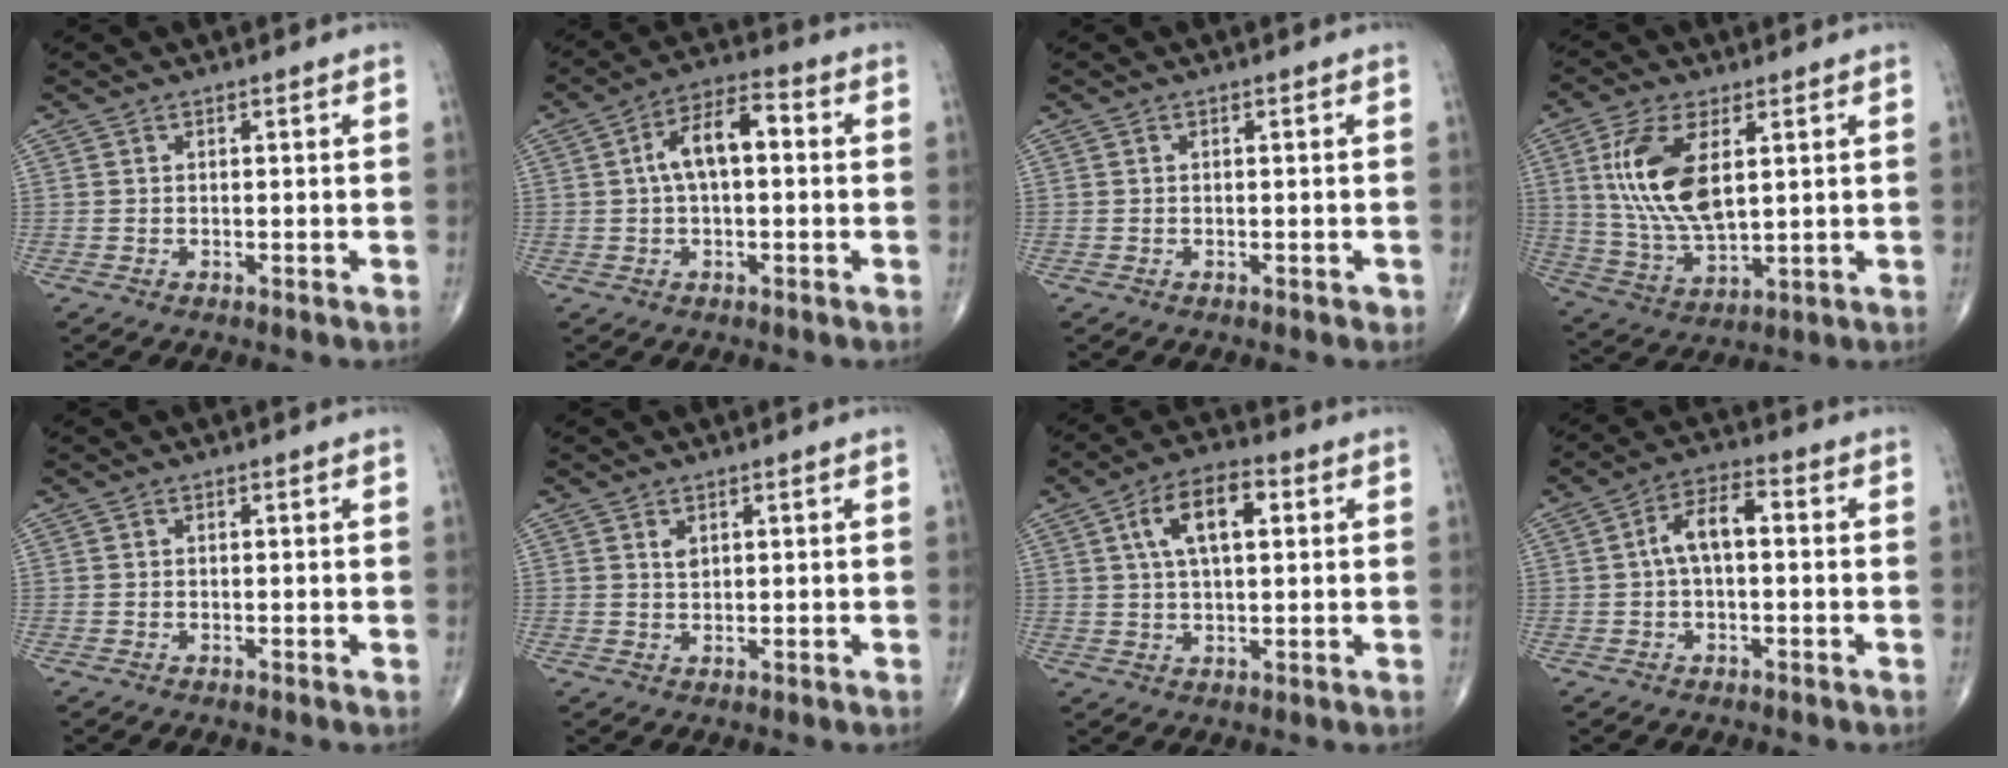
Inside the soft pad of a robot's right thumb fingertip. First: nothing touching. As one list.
[{"total": 9.1, "force": [1.0, 4.4, 7.9], "torque": [-0.139, 0.032, 0.007]}, {"total": 0.6, "force": [-0.3, 0.4, 0.4], "torque": [-0.004, 0.000, -0.003]}, {"total": 14.7, "force": [3.9, 7.0, 12.4], "torque": [-0.249, -0.017, 0.085]}, {"total": 0.0}, {"total": 1.6, "force": [0.8, 0.9, 1.0], "torque": [-0.012, -0.004, 0.019]}, {"total": 10.4, "force": [3.1, 4.9, 8.7], "torque": [-0.145, 0.013, 0.049]}, {"total": 6.8, "force": [0.3, 3.3, 6.0], "torque": [-0.106, 0.029, -0.004]}]